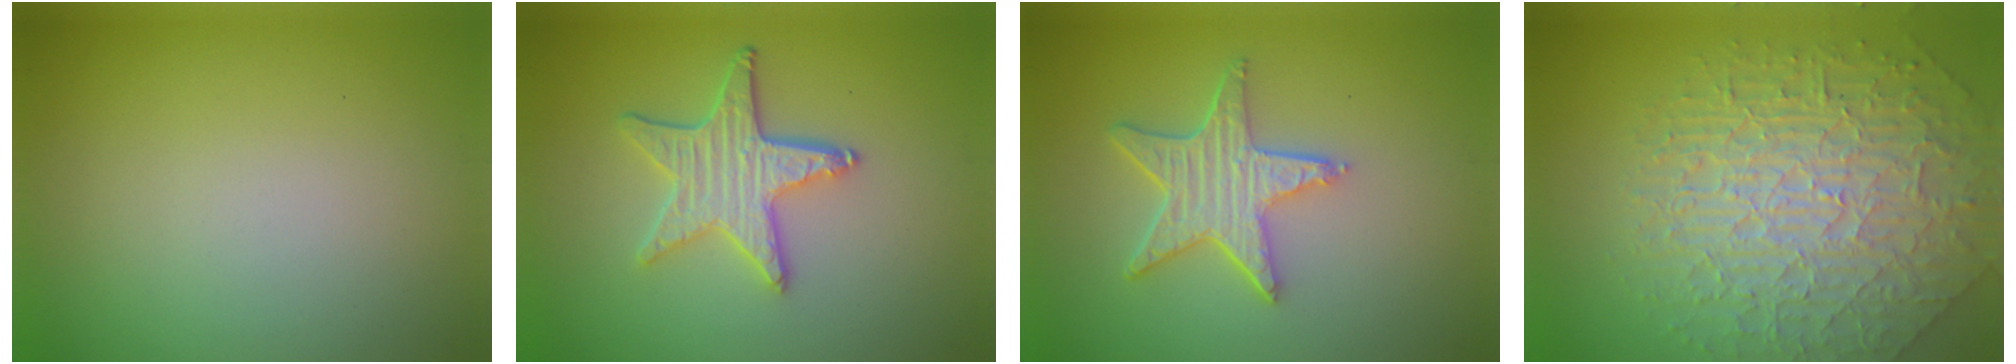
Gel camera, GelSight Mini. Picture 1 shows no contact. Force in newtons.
{"total": 4.5, "press": 3.8, "slide": 2.4}
{"total": 4.8, "press": 3.9, "slide": 2.8}
{"total": 7.2, "press": 5.8, "slide": 4.2}